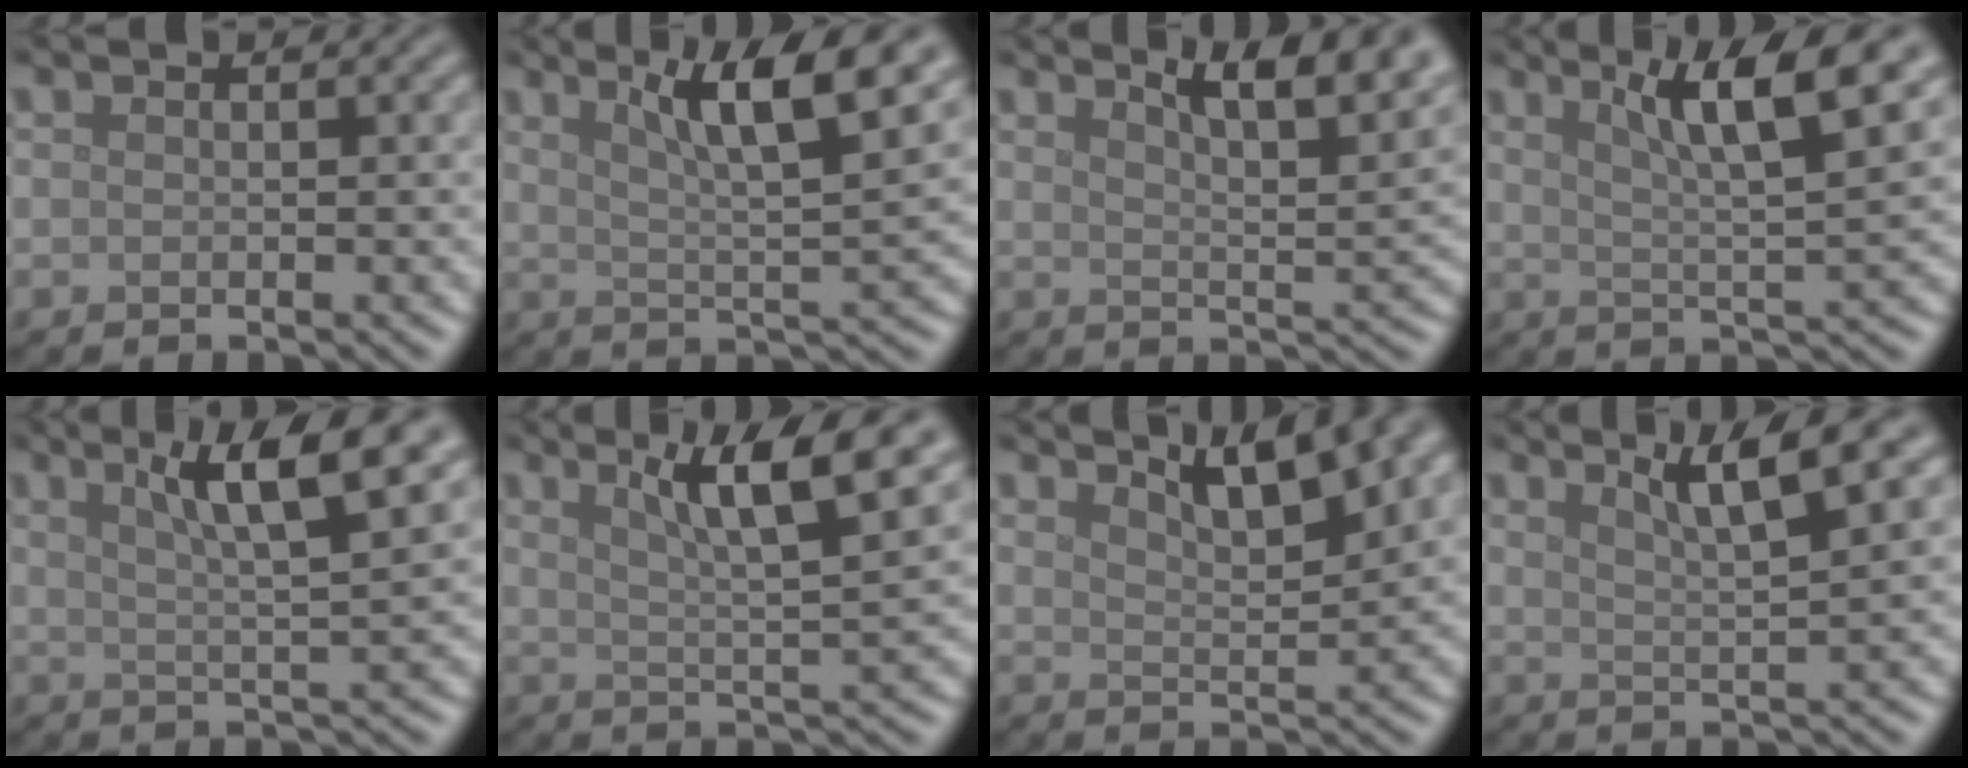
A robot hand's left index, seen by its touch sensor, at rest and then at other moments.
{"total": 8.6, "force": [4.7, 1.7, 7.1], "torque": [-0.095, 0.010, 0.073]}
{"total": 8.0, "force": [5.3, 2.3, 5.6], "torque": [-0.050, 0.015, 0.057]}
{"total": 8.0, "force": [4.1, 1.3, 6.8], "torque": [-0.095, 0.008, 0.067]}
{"total": 6.9, "force": [3.3, 1.0, 5.9], "torque": [-0.083, 0.009, 0.053]}
{"total": 7.8, "force": [4.0, 1.2, 6.5], "torque": [-0.089, 0.009, 0.066]}
{"total": 7.0, "force": [4.9, 1.9, 4.6], "torque": [-0.059, 0.023, 0.062]}
{"total": 5.3, "force": [3.2, 0.7, 4.1], "torque": [-0.057, 0.011, 0.055]}